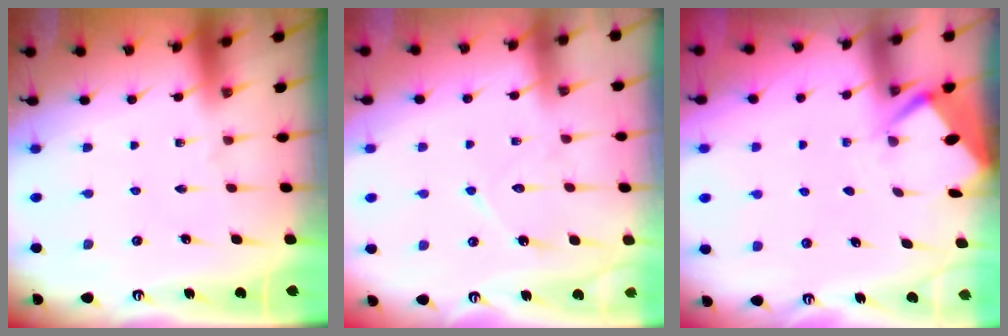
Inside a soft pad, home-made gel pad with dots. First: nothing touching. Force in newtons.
{"total": 7.5, "press": 7.5, "slide": 0.7}
{"total": 2.7, "press": 2.7, "slide": 0.4}